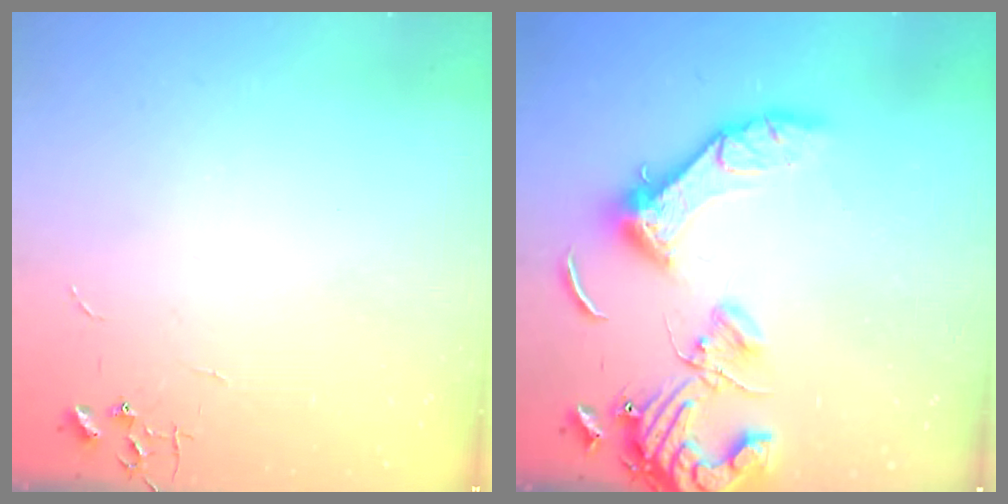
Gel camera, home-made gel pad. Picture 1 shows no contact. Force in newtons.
{"total": 17.1, "press": 17.0, "slide": 2.2}